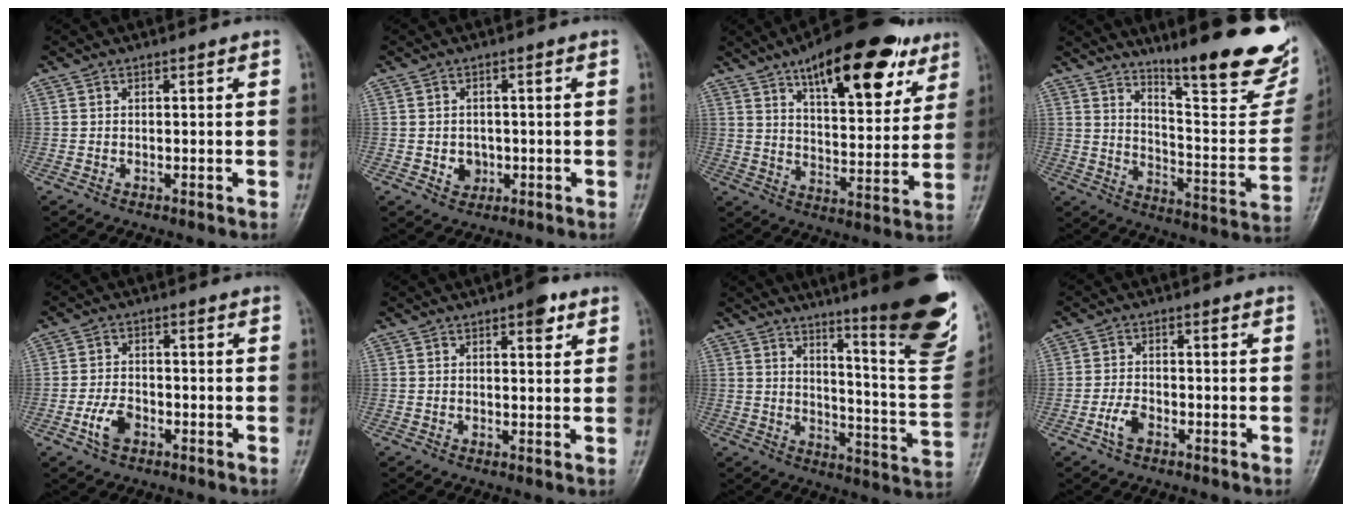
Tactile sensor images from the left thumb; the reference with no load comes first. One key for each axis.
{"total": 3.0, "fx": -0.6, "fy": 2.6, "fz": 1.4, "tx": -0.006, "ty": 0.004, "tz": -0.002}
{"total": 21.9, "fx": 12.6, "fy": 8.6, "fz": 15.6, "tx": -0.191, "ty": -0.038, "tz": 0.193}
{"total": 24.5, "fx": 18.0, "fy": 4.9, "fz": 15.9, "tx": -0.189, "ty": -0.114, "tz": 0.251}
{"total": 4.7, "fx": -2.2, "fy": 2.8, "fz": 3.1, "tx": -0.057, "ty": 0.013, "tz": -0.042}
{"total": 4.1, "fx": 2.3, "fy": 1.5, "fz": 2.9, "tx": -0.029, "ty": -0.008, "tz": 0.029}
{"total": 24.0, "fx": 15.4, "fy": 3.3, "fz": 18.1, "tx": -0.218, "ty": -0.096, "tz": 0.207}
{"total": 3.3, "fx": -1.8, "fy": 1.7, "fz": 2.3, "tx": -0.046, "ty": 0.013, "tz": -0.035}